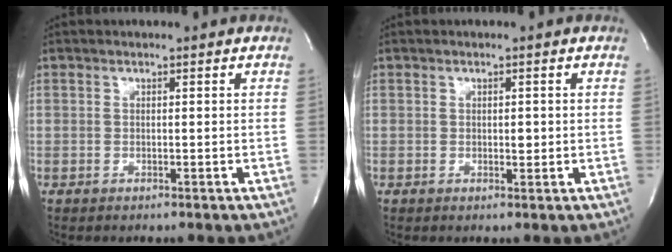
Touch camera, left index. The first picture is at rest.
{"total": 1.5, "force": [-0.2, 0.8, 1.2], "torque": [-0.017, -0.005, -0.003]}